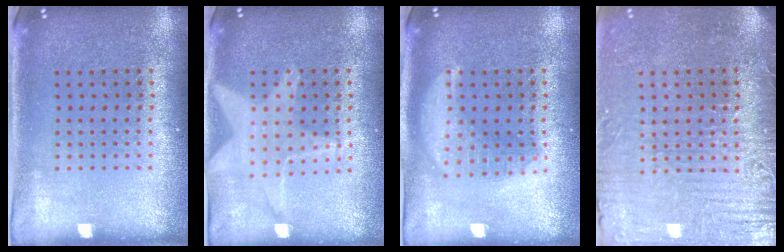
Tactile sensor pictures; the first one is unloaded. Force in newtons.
{"total": 1.2, "press": 1.2, "slide": 0.2}
{"total": 3.1, "press": 3.1, "slide": 0.3}
{"total": 4.1, "press": 3.8, "slide": 1.6}